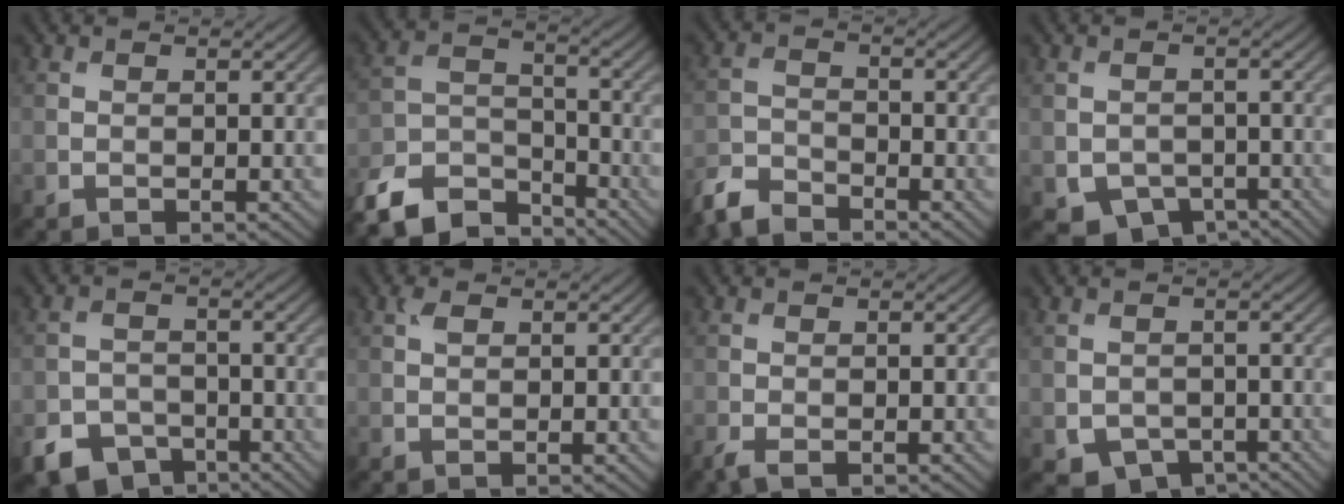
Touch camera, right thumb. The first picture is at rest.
{"total": 11.6, "force": [-9.5, 4.8, 4.7], "torque": [-0.106, -0.012, -0.177]}
{"total": 4.7, "force": [-4.2, 1.4, 1.4], "torque": [-0.033, -0.009, -0.099]}
{"total": 5.0, "force": [-2.7, 3.5, 2.2], "torque": [-0.045, -0.022, -0.038]}
{"total": 6.2, "force": [-4.5, 3.8, 2.1], "torque": [-0.040, -0.013, -0.083]}
{"total": 1.1, "force": [0.5, 0.6, 0.8], "torque": [-0.019, 0.002, 0.009]}
{"total": 1.9, "force": [-1.3, 0.8, 1.2], "torque": [-0.030, -0.007, -0.027]}
{"total": 4.0, "force": [-2.3, 2.8, 1.7], "torque": [-0.035, -0.017, -0.035]}